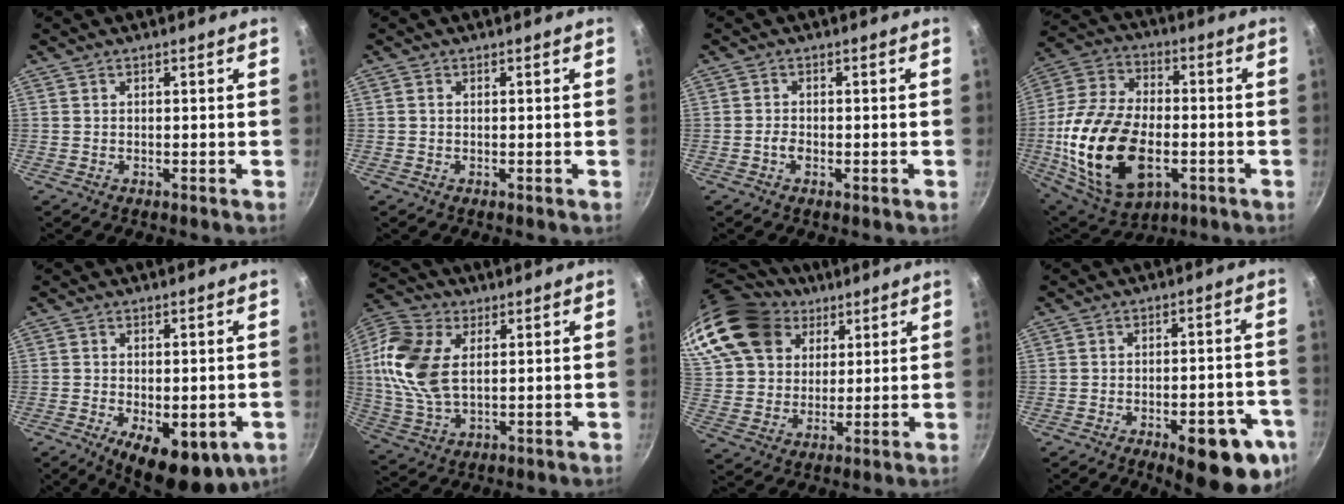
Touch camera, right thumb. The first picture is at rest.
{"total": 0.6, "force": [0.0, 0.5, 0.3], "torque": [-0.005, 0.004, 0.000]}
{"total": 1.9, "force": [-0.7, 1.1, 1.4], "torque": [-0.031, 0.004, -0.018]}
{"total": 21.5, "force": [-4.5, 12.6, 16.9], "torque": [-0.314, 0.013, -0.065]}
{"total": 12.6, "force": [-4.6, 5.7, 10.3], "torque": [-0.126, -0.002, -0.053]}
{"total": 15.0, "force": [2.7, 9.2, 11.5], "torque": [-0.226, 0.000, 0.048]}
{"total": 24.2, "force": [12.9, 17.4, 10.7], "torque": [-0.236, 0.011, 0.245]}
{"total": 16.1, "force": [-7.1, 6.2, 13.1], "torque": [-0.125, 0.021, -0.085]}